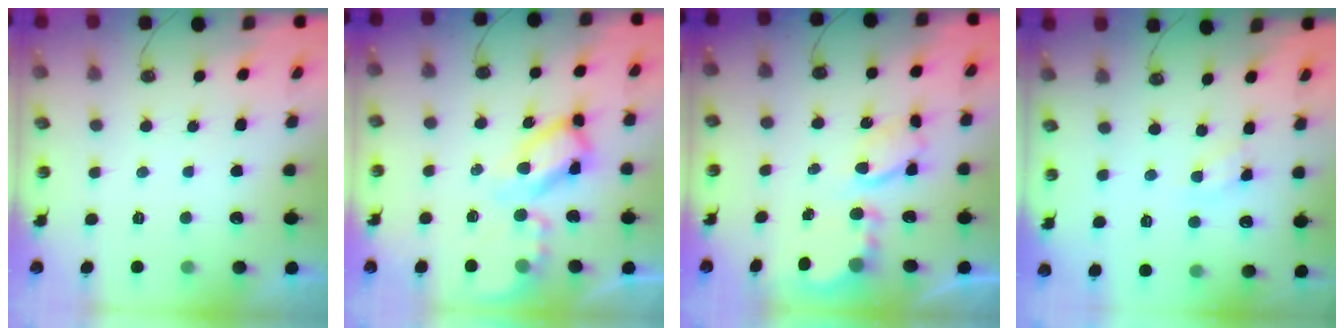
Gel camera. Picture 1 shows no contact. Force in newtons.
{"total": 13.1, "press": 13.1, "slide": 1.4}
{"total": 6.1, "press": 6.1, "slide": 0.3}
{"total": 3.2, "press": 3.2, "slide": 0.5}